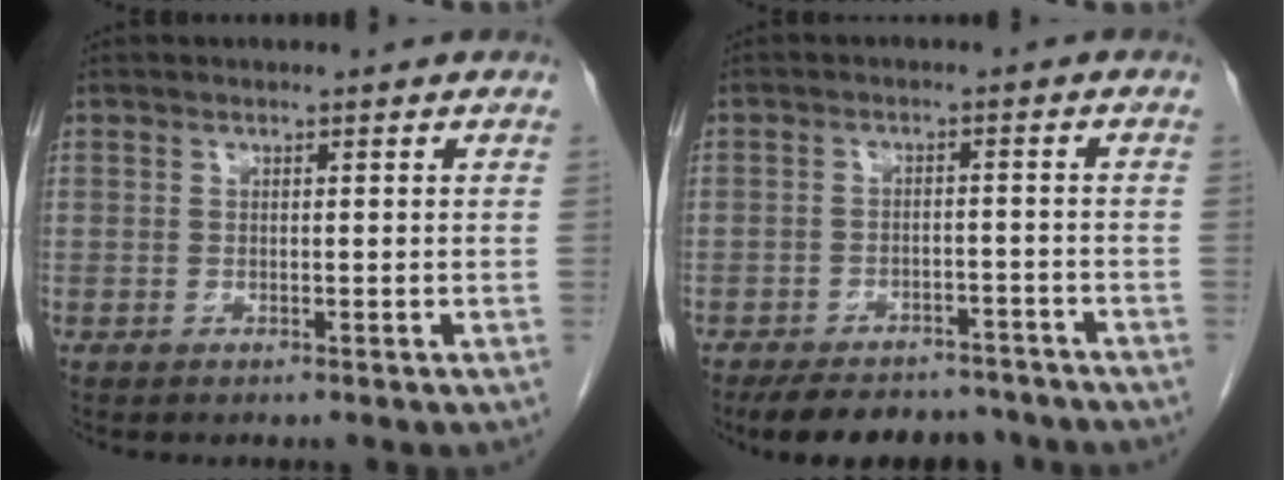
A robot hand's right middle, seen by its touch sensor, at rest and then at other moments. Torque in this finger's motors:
{"motor_torque": [1.08, -0.86, 0.15, 0.02]}